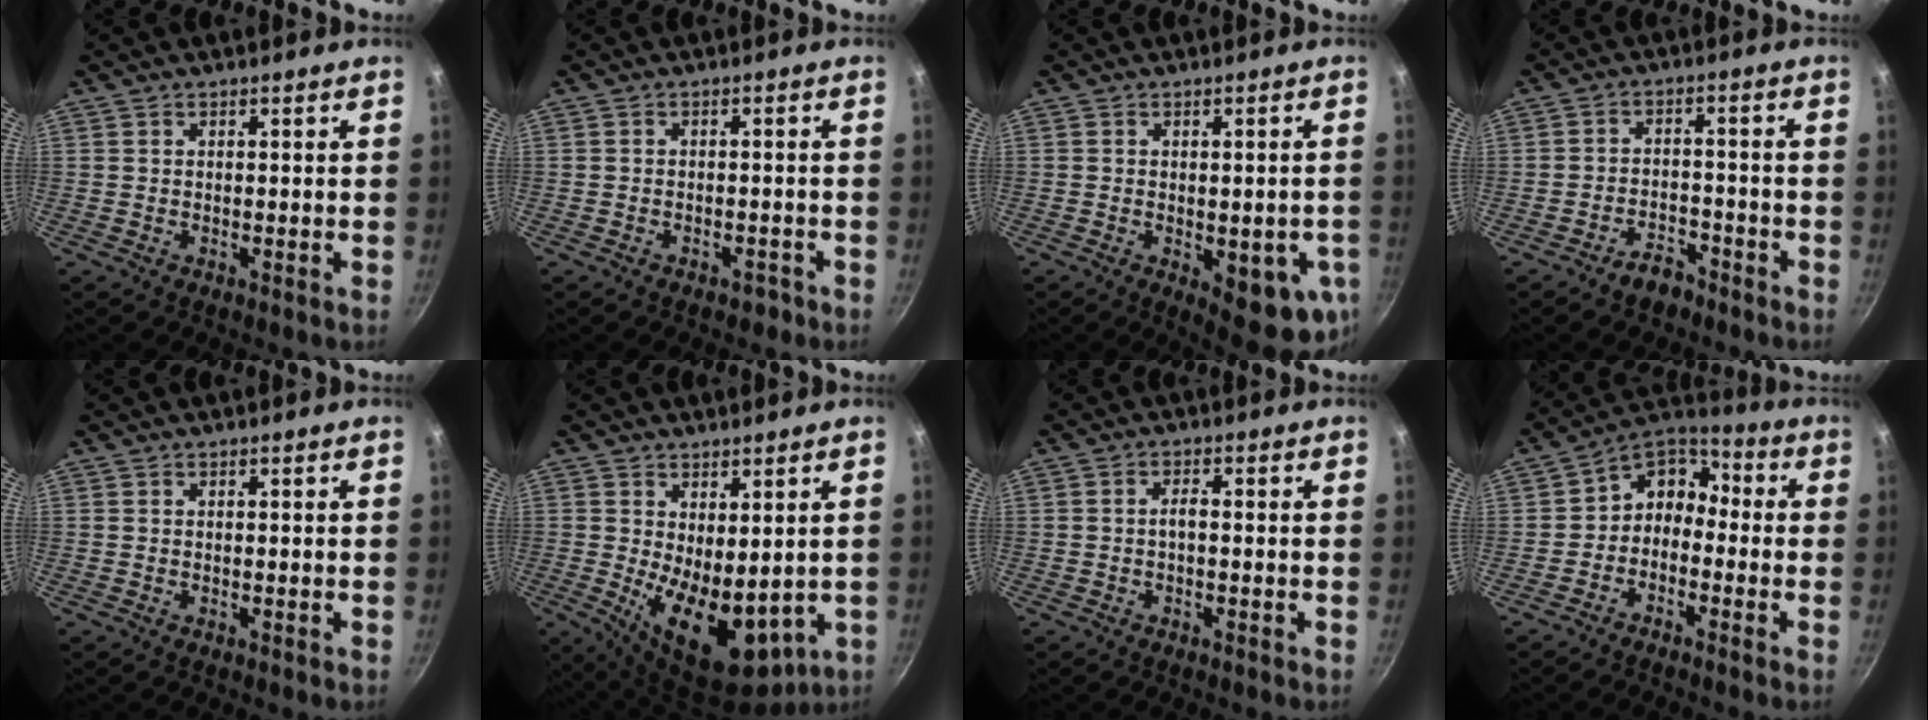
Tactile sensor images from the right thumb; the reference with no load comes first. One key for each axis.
{"total": 2.1, "fx": -1.5, "fy": 1.3, "fz": 0.8, "tx": 0.000, "ty": 0.024, "tz": -0.008}
{"total": 12.2, "fx": -3.4, "fy": 4.9, "fz": 10.7, "tx": -0.099, "ty": -0.011, "tz": -0.035}
{"total": 6.5, "fx": -4.9, "fy": 3.4, "fz": 2.6, "tx": -0.025, "ty": 0.049, "tz": -0.073}
{"total": 0.0}
{"total": 14.1, "fx": -0.5, "fy": 7.6, "fz": 11.9, "tx": -0.162, "ty": -0.033, "tz": 0.015}
{"total": 1.7, "fx": -0.5, "fy": 0.7, "fz": 1.5, "tx": -0.030, "ty": 0.012, "tz": -0.010}
{"total": 7.9, "fx": -2.4, "fy": 6.1, "fz": 4.3, "tx": -0.049, "ty": 0.060, "tz": -0.065}